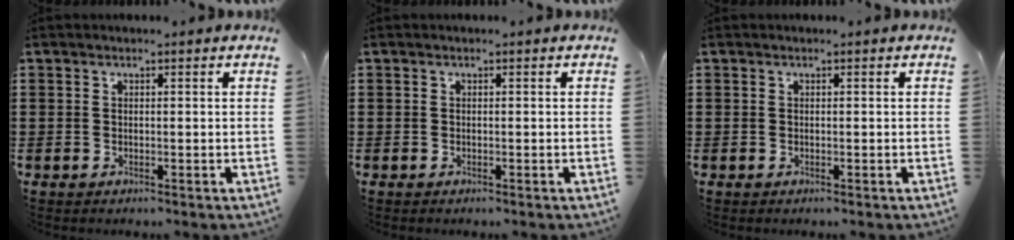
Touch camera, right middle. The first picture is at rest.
{"total": 0.0}
{"total": 0.0}